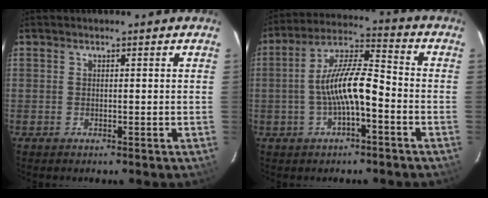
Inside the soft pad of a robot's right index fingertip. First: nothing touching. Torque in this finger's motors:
{"motor_torque": [1.18, -0.43, 0.81, 0.21]}